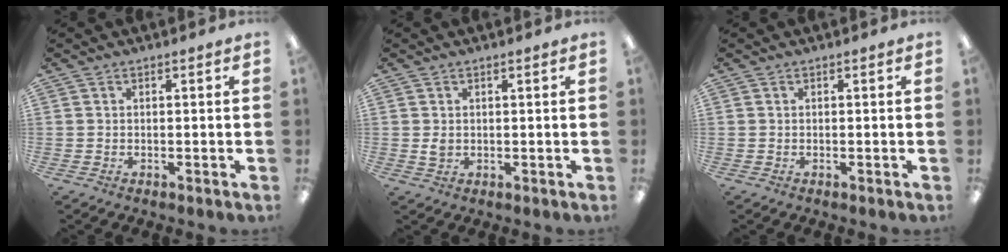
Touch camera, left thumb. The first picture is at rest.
{"total": 1.8, "force": [0.4, 1.4, 1.1], "torque": [-0.014, 0.000, 0.006]}
{"total": 0.0}